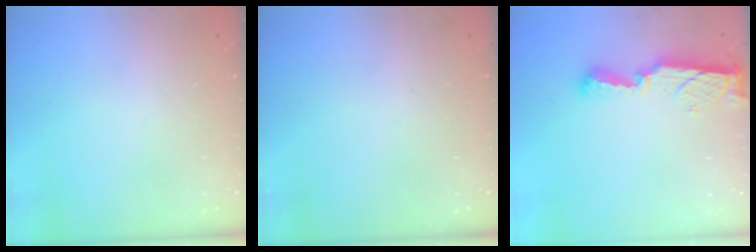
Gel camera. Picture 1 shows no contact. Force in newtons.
{"total": 0.0}
{"total": 8.9, "press": 8.9, "slide": 0.1}